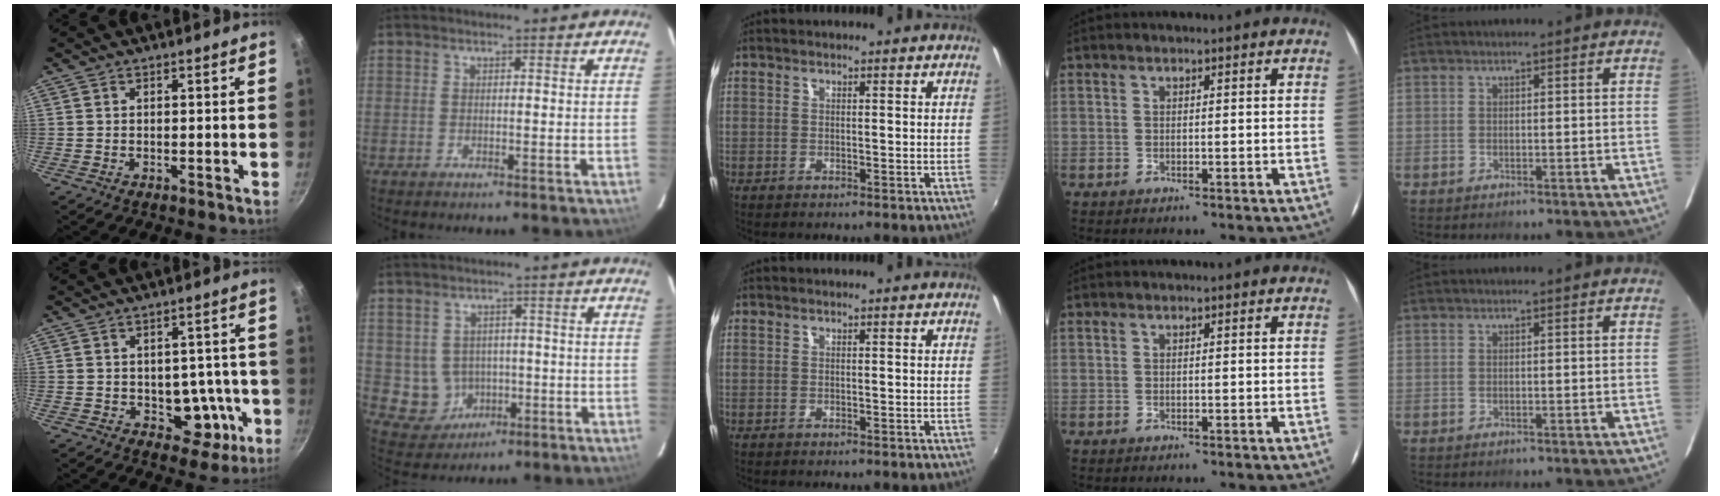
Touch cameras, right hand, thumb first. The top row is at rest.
{"thumb": {"total": 8.3, "force": [-2.2, 6.1, 5.1], "torque": [-0.016, 0.024, -0.019]}, "index": {"total": 6.5, "force": [-0.7, 6.4, 1.2], "torque": [-0.042, 0.015, 0.013]}}